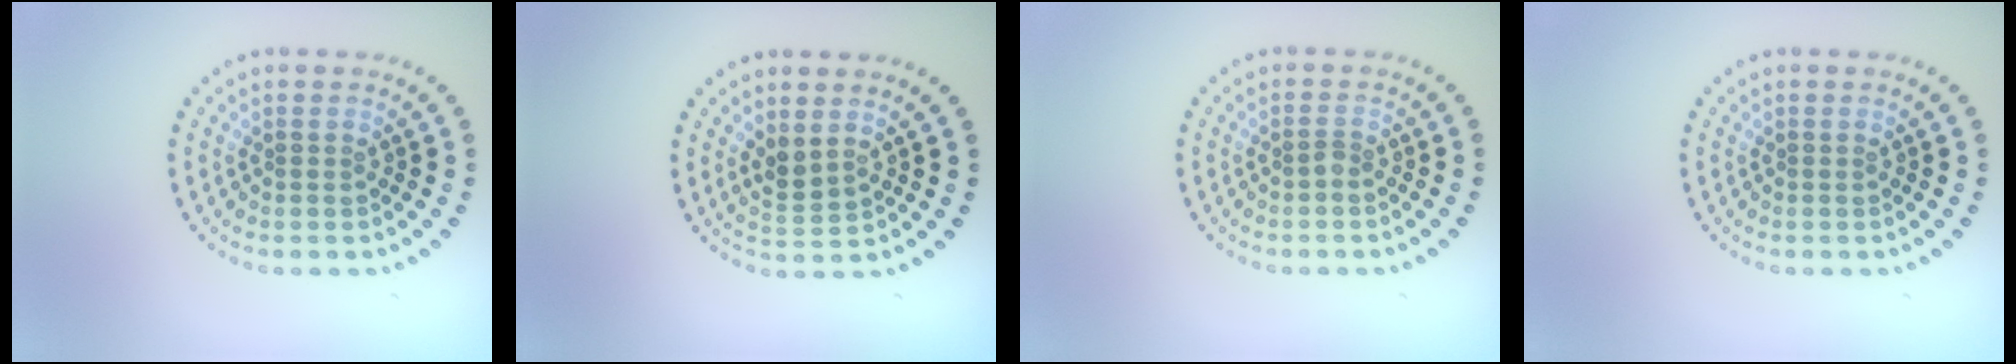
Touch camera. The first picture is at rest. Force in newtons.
{"total": 1.8, "press": 1.6, "slide": 0.9}
{"total": 0.8, "press": 0.5, "slide": 0.5}
{"total": 0.0}